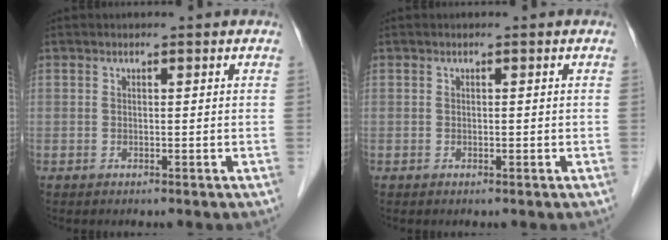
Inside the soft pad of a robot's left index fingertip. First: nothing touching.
{"total": 0.0}